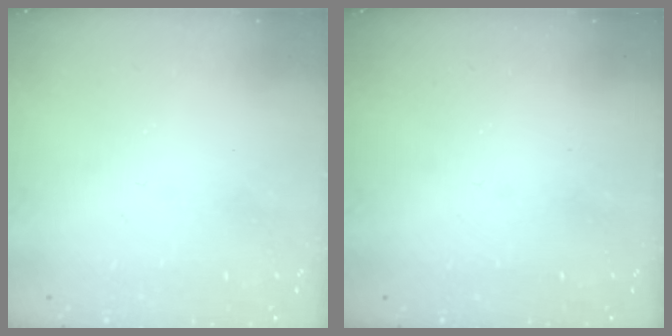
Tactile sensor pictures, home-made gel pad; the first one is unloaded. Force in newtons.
{"total": 0.0}